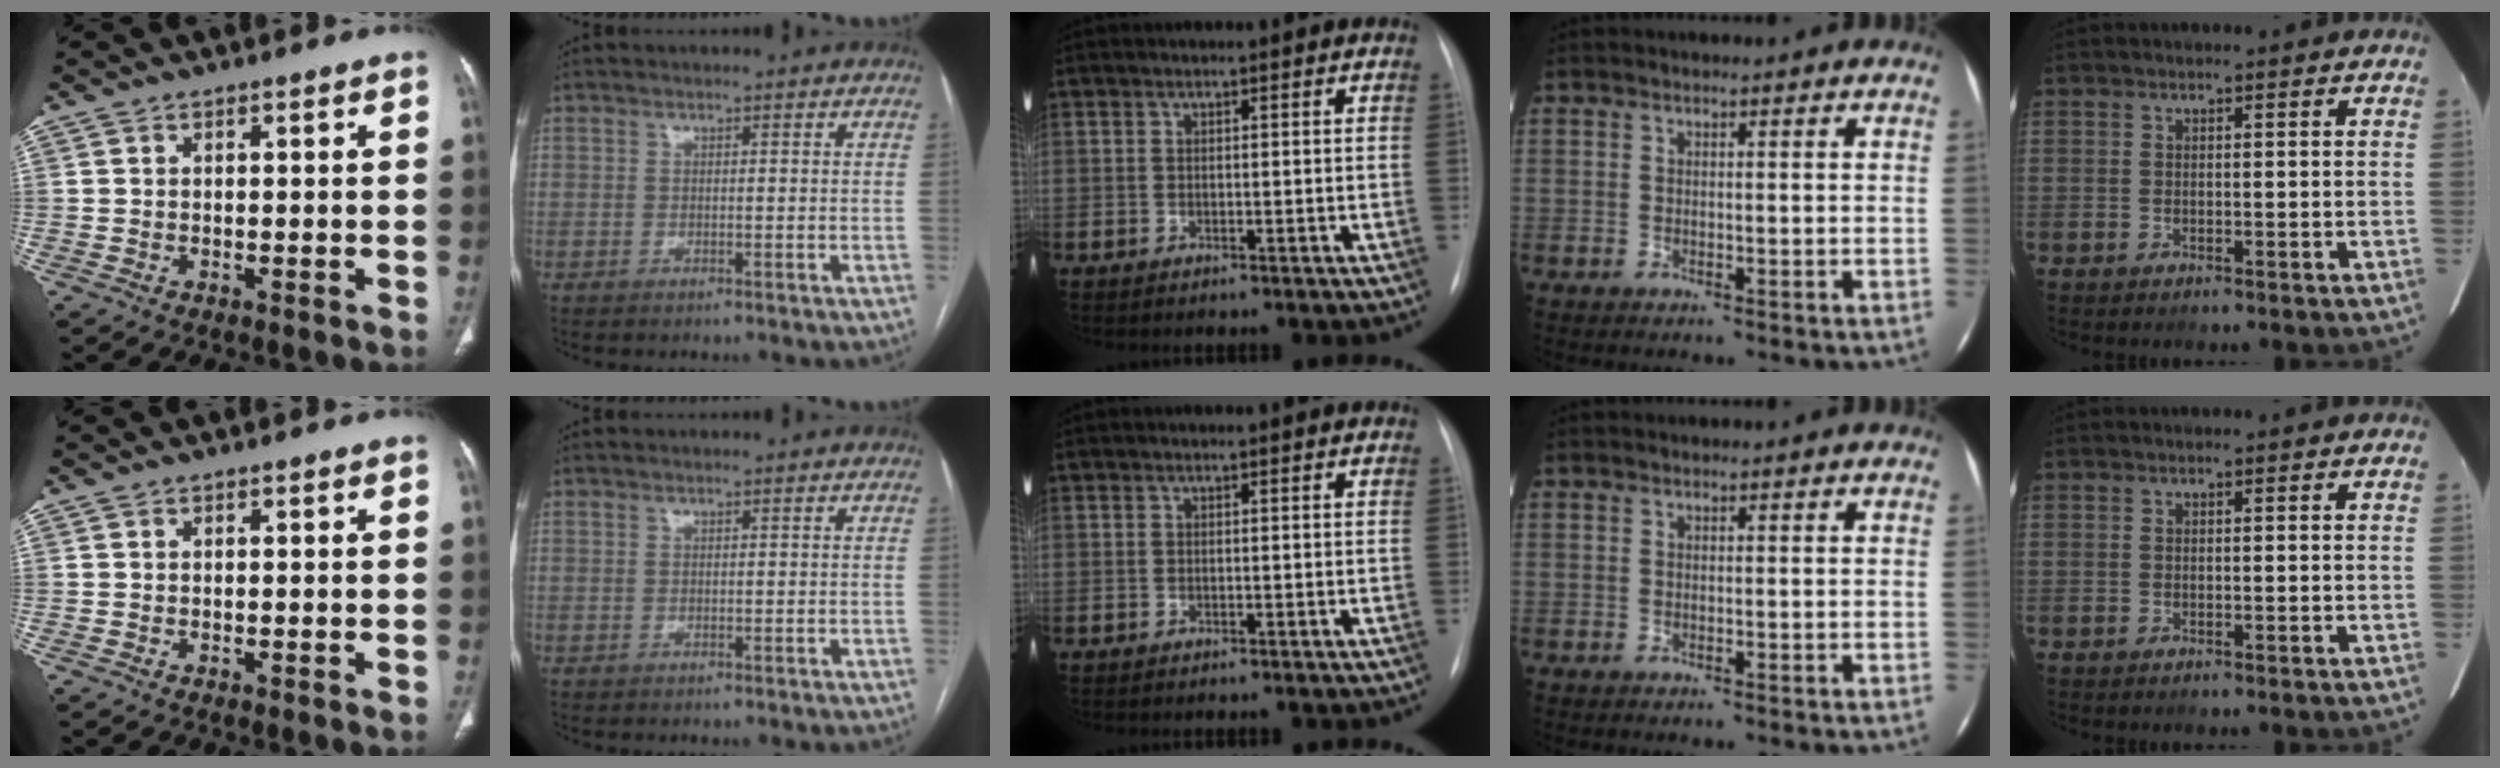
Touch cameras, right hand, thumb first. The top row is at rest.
{}